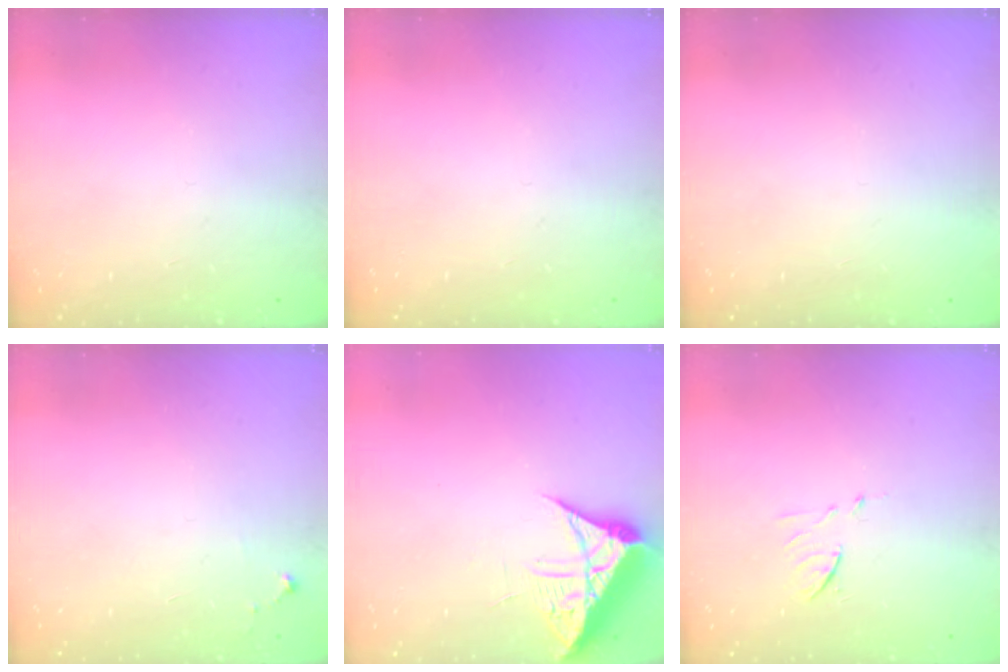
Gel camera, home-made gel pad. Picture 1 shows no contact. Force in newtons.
{"total": 0.0}
{"total": 1.6, "press": 1.6, "slide": 0.1}
{"total": 4.9, "press": 4.9, "slide": 0.7}
{"total": 8.1, "press": 8.0, "slide": 0.8}
{"total": 6.0, "press": 5.9, "slide": 0.6}